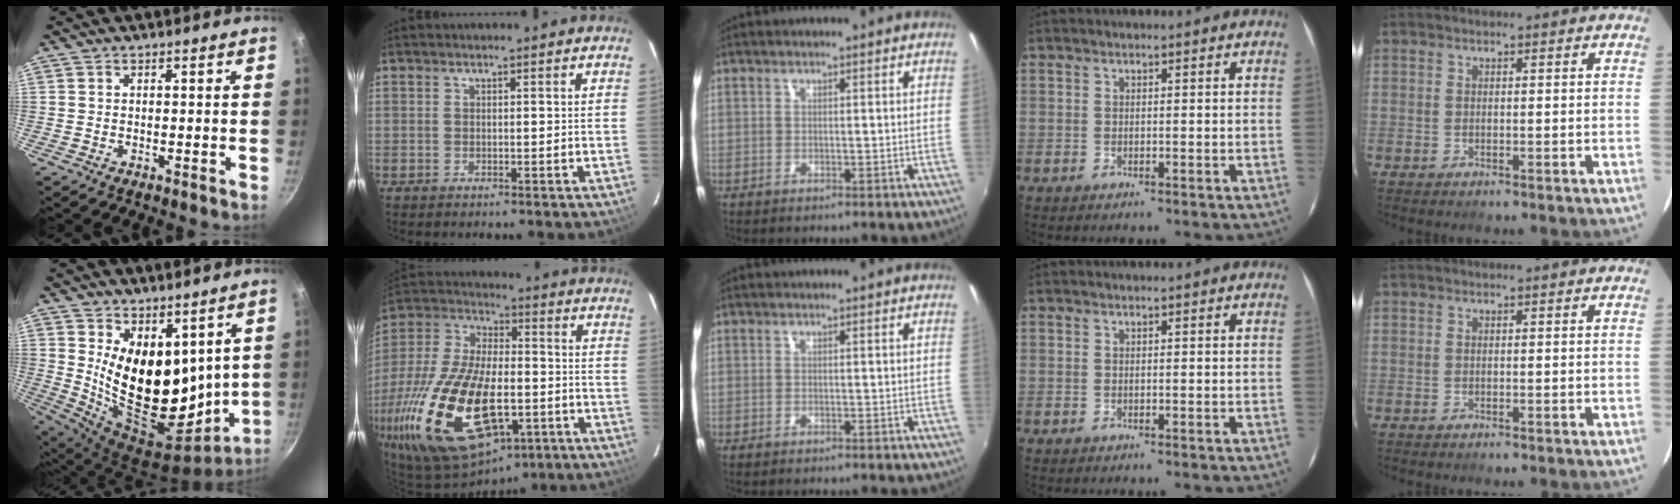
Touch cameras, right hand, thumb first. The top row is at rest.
{"thumb": {"total": 19.1, "force": [5.8, 11.8, 13.8], "torque": [-0.193, -0.079, 0.122]}, "index": {"total": 28.4, "force": [-11.5, 13.6, 22.1], "torque": [-0.468, -0.041, -0.187]}}